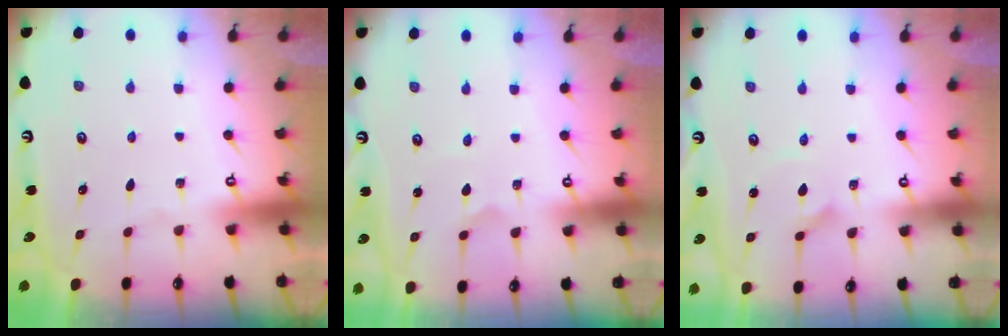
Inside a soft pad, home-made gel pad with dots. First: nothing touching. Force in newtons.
{"total": 0.0}
{"total": 2.2, "press": 2.2, "slide": 0.1}